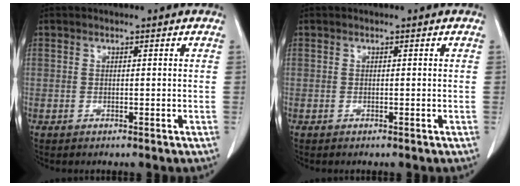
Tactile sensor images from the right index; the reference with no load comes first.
{"total": 0.0}